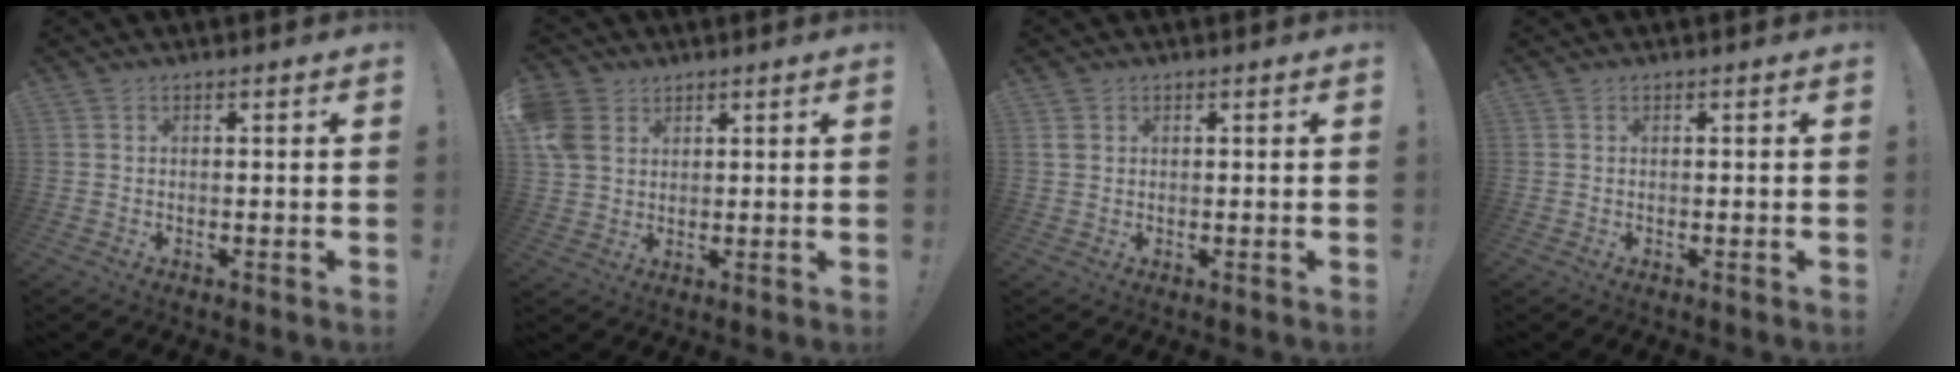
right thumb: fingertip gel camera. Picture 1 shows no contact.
{"total": 7.6, "force": [3.2, 6.0, 3.5], "torque": [-0.077, -0.004, 0.067]}
{"total": 1.5, "force": [0.7, 1.3, 0.4], "torque": [0.000, -0.001, 0.013]}
{"total": 0.0}